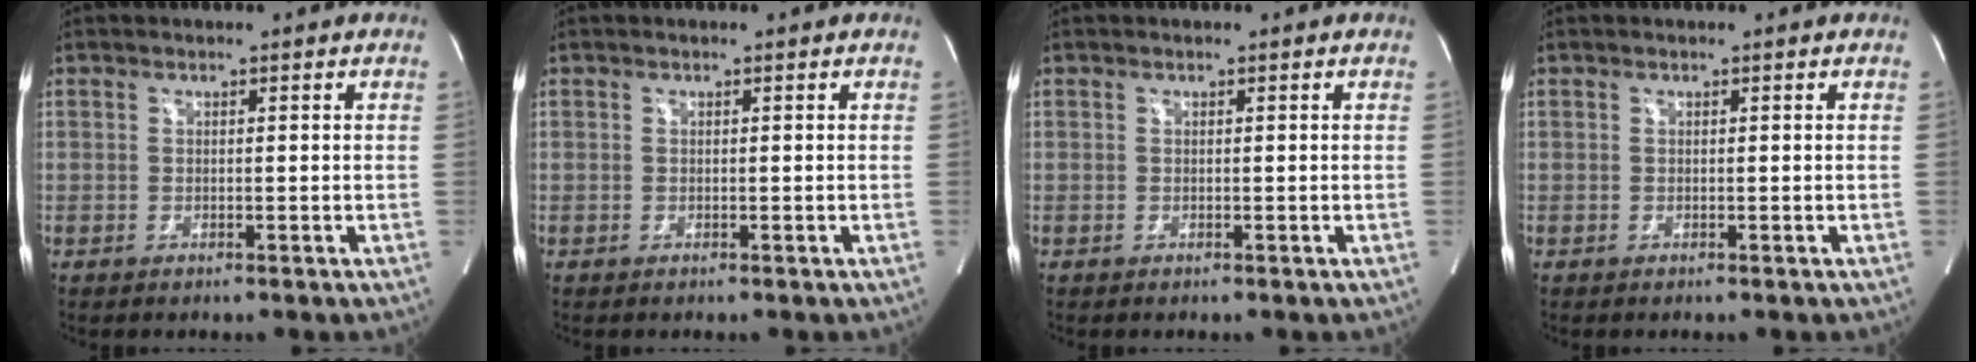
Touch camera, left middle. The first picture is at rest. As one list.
[{"total": 0.0}, {"total": 0.0}, {"total": 0.0}]